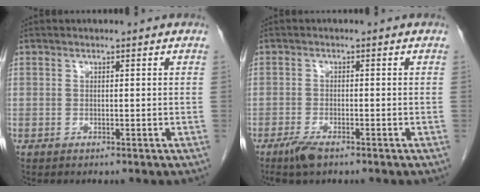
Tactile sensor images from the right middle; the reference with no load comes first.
{"total": 3.0, "force": [-2.2, 0.7, 2.0], "torque": [-0.047, -0.005, -0.040]}